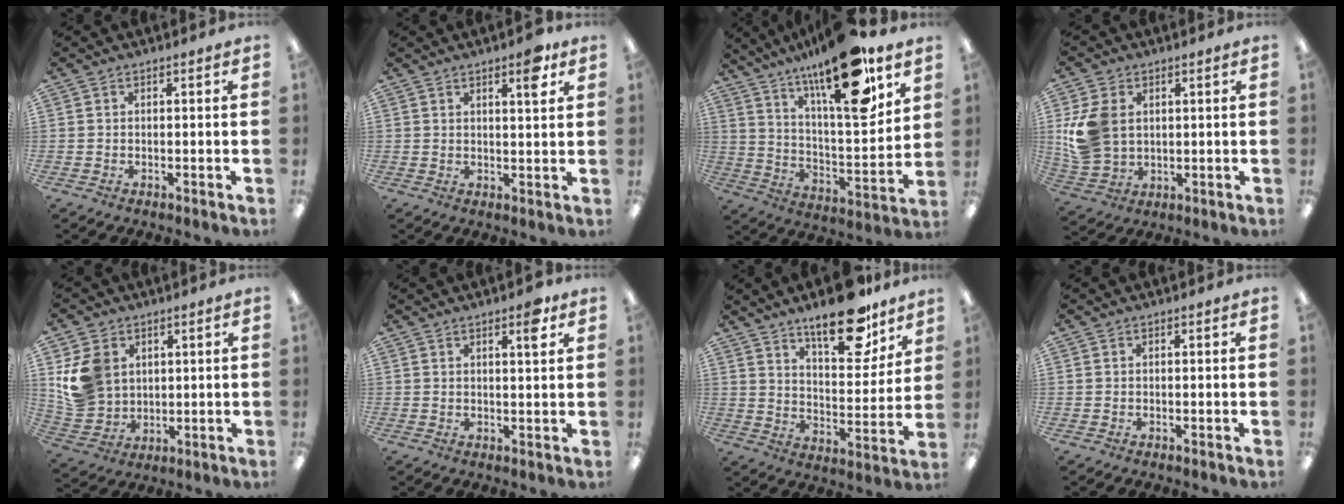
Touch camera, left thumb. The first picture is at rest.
{"total": 5.1, "force": [3.2, 1.0, 3.9], "torque": [-0.044, -0.015, 0.047]}
{"total": 22.1, "force": [15.2, 5.9, 15.0], "torque": [-0.240, -0.092, 0.246]}
{"total": 11.3, "force": [2.3, 8.8, 6.7], "torque": [-0.141, 0.010, 0.048]}
{"total": 11.0, "force": [3.7, 9.2, 4.7], "torque": [-0.104, -0.001, 0.076]}
{"total": 4.0, "force": [2.5, 0.6, 3.0], "torque": [-0.043, -0.010, 0.037]}
{"total": 17.2, "force": [12.6, 6.4, 9.8], "torque": [-0.136, -0.075, 0.210]}
{"total": 0.0}